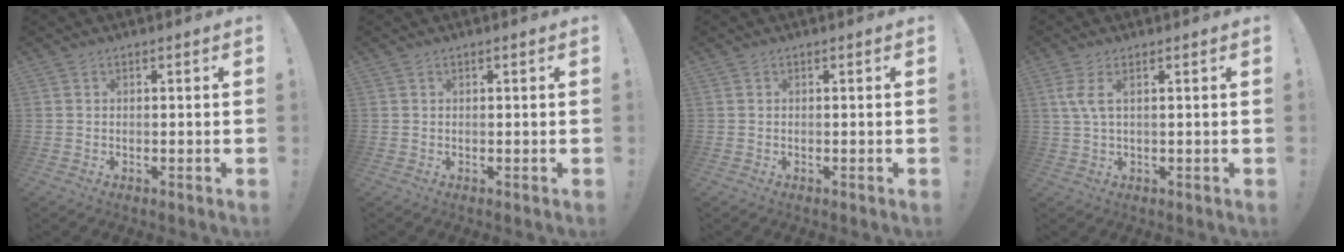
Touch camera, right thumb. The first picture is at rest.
{"total": 0.0}
{"total": 0.0}
{"total": 4.1, "force": [1.4, 0.9, 3.7], "torque": [-0.077, -0.002, 0.027]}